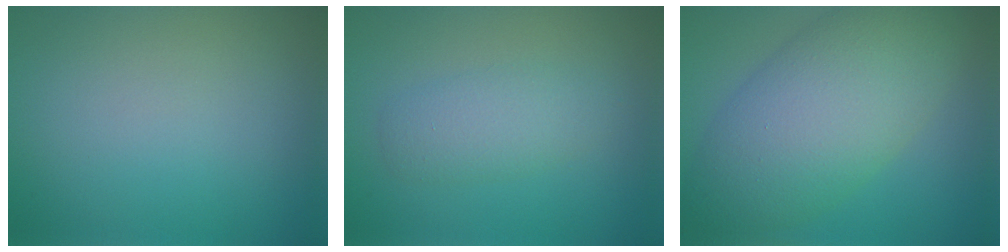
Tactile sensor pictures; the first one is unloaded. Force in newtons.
{"total": 2.9, "press": 2.9, "slide": 0.1}
{"total": 10.0, "press": 10.0, "slide": 0.4}